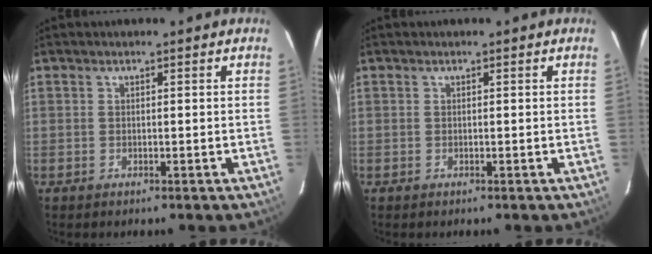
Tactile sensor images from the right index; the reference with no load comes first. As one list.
[{"total": 0.0}]